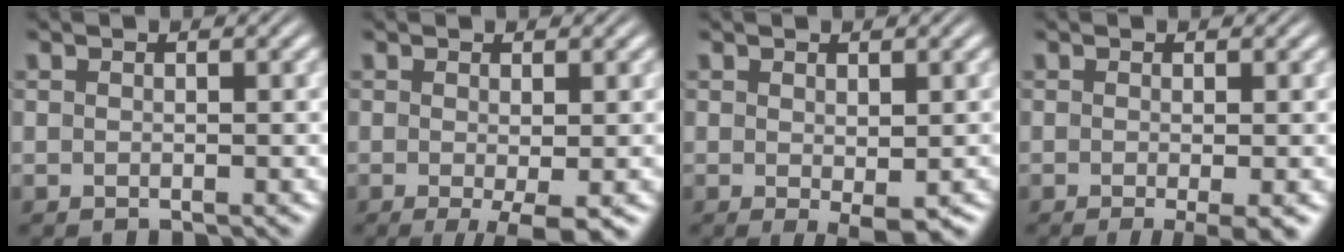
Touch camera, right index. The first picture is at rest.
{"total": 4.3, "force": [-2.5, 1.0, 3.4], "torque": [-0.046, -0.021, -0.027]}
{"total": 2.4, "force": [-0.8, 0.4, 2.2], "torque": [-0.027, -0.018, 0.000]}
{"total": 3.3, "force": [-1.9, 0.6, 2.6], "torque": [-0.035, -0.014, -0.021]}